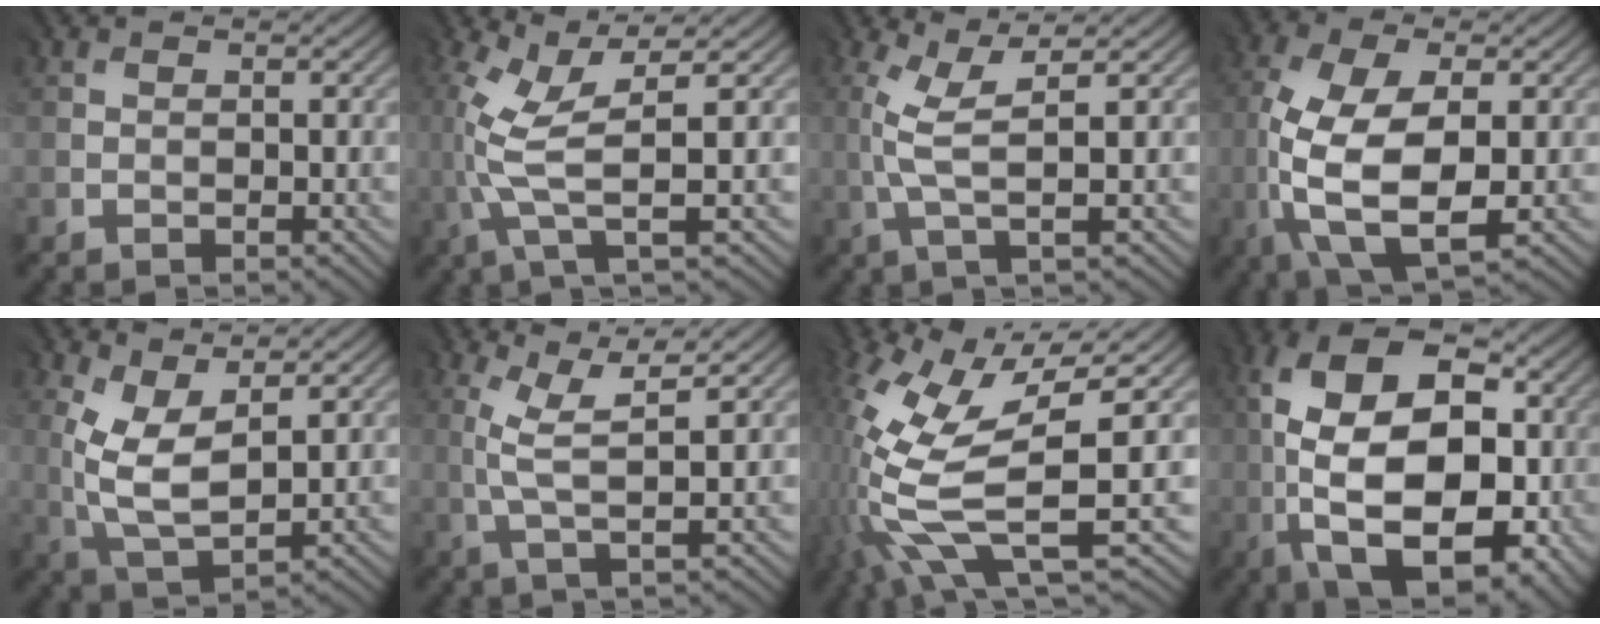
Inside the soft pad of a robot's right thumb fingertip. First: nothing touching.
{"total": 6.2, "force": [0.2, 1.1, 6.1], "torque": [-0.145, 0.007, 0.005]}
{"total": 4.2, "force": [0.7, 0.4, 4.1], "torque": [-0.094, 0.009, 0.016]}
{"total": 11.3, "force": [-2.2, 5.6, 9.6], "torque": [-0.232, -0.015, -0.036]}
{"total": 6.4, "force": [1.8, 2.7, 5.5], "torque": [-0.136, 0.000, 0.037]}
{"total": 4.4, "force": [1.3, 0.4, 4.2], "torque": [-0.088, 0.008, 0.028]}
{"total": 13.3, "force": [-1.1, 5.2, 12.1], "torque": [-0.285, -0.018, 0.003]}
{"total": 18.3, "force": [-2.5, 10.1, 15.1], "torque": [-0.244, 0.018, -0.038]}